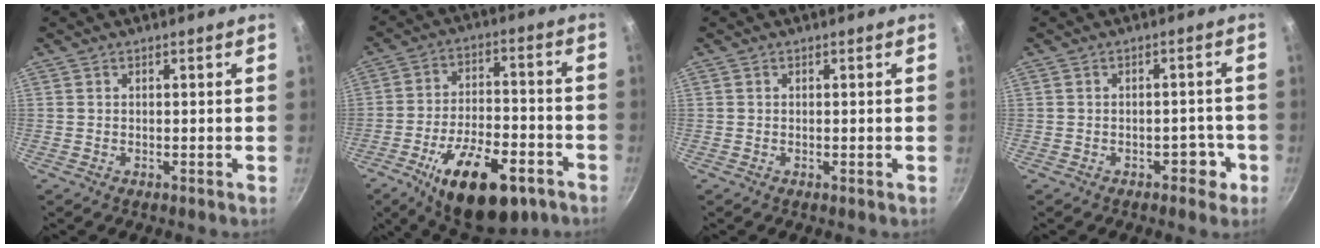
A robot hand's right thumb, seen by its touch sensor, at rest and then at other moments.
{"total": 19.8, "force": [-10.2, 9.1, 14.4], "torque": [-0.206, 0.042, -0.152]}
{"total": 0.0}
{"total": 3.8, "force": [-1.8, 2.4, 2.4], "torque": [-0.003, 0.022, -0.017]}